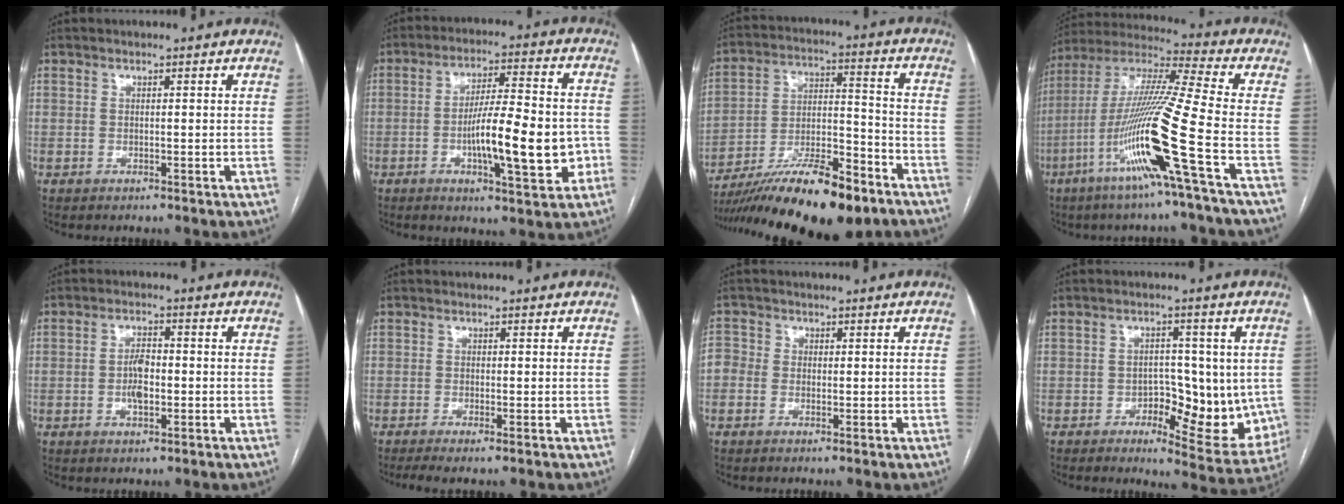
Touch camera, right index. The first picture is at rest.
{"total": 13.8, "force": [-3.4, 2.4, 13.1], "torque": [-0.212, 0.008, -0.051]}
{"total": 20.7, "force": [-15.1, 3.9, 13.7], "torque": [-0.206, -0.002, -0.253]}
{"total": 18.3, "force": [-7.2, -1.9, 16.7], "torque": [-0.335, -0.019, -0.144]}
{"total": 3.8, "force": [-0.8, 1.6, 3.4], "torque": [-0.065, 0.004, -0.015]}
{"total": 3.4, "force": [-2.6, -0.1, 2.2], "torque": [-0.032, -0.007, -0.042]}
{"total": 2.7, "force": [-0.5, 2.6, 0.9], "torque": [-0.011, 0.012, -0.019]}
{"total": 10.5, "force": [-1.7, 5.2, 8.9], "torque": [-0.099, 0.003, -0.013]}